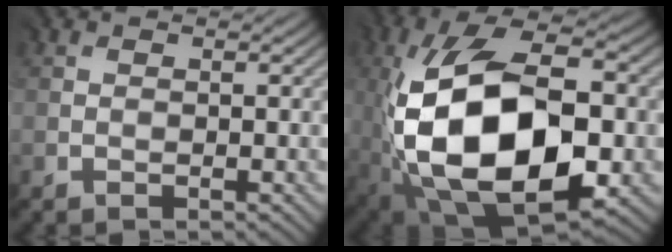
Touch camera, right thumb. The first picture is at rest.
{"total": 17.5, "force": [-3.1, 9.8, 14.1], "torque": [-0.269, -0.011, -0.055]}